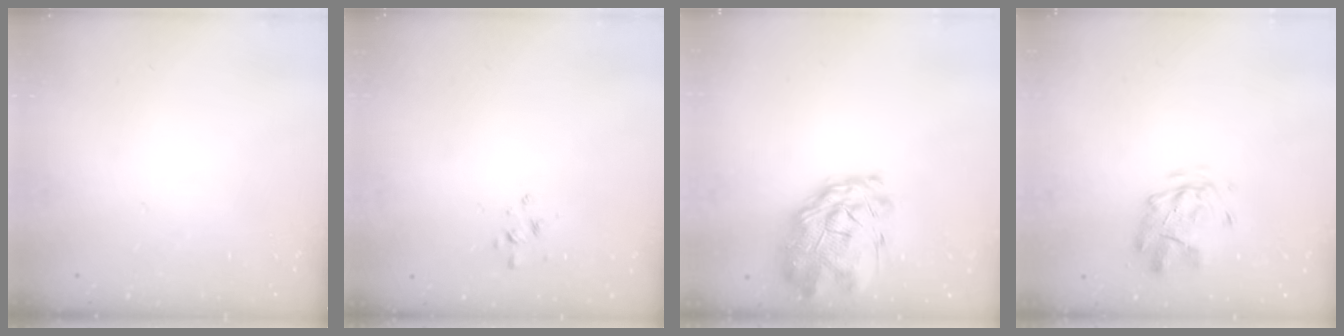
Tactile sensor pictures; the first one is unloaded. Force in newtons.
{"total": 1.7, "press": 1.7, "slide": 0.3}
{"total": 3.3, "press": 2.8, "slide": 1.8}
{"total": 2.7, "press": 2.3, "slide": 1.3}